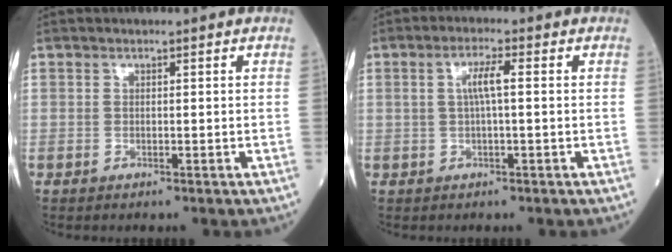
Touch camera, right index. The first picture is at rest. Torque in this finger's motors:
{"motor_torque": [0.49, 0.05, 0.28, 0.08]}